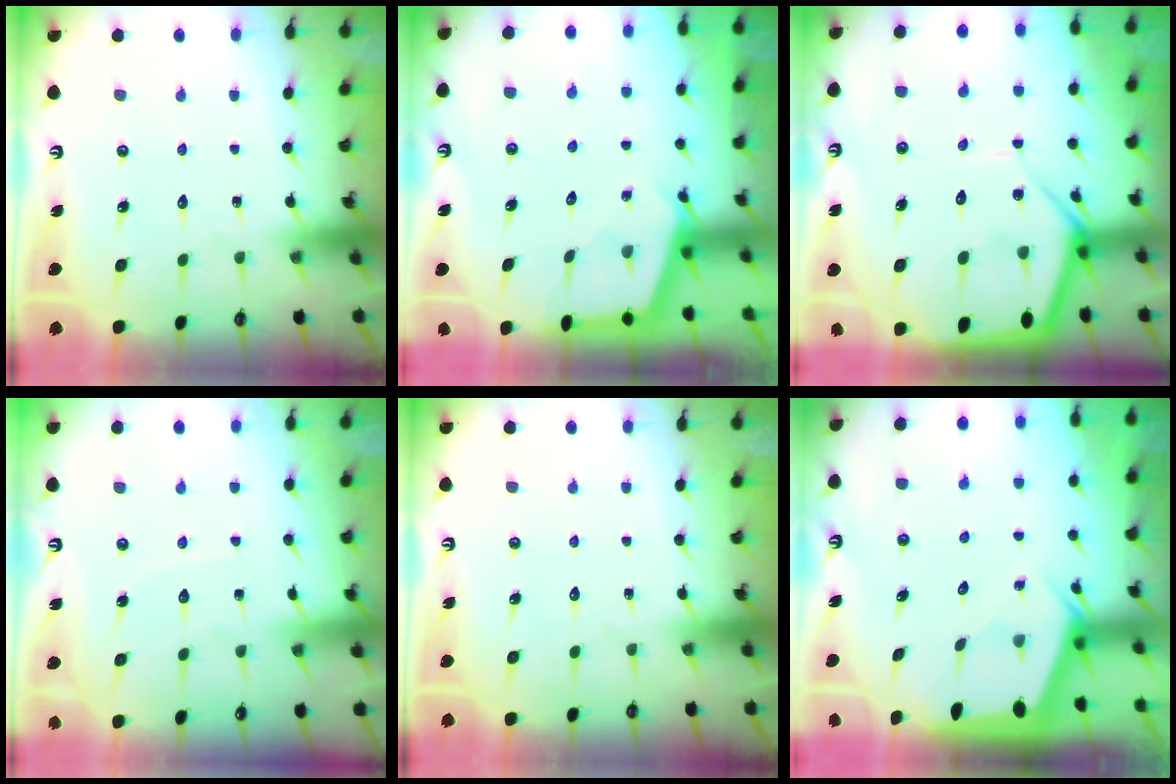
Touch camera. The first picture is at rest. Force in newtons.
{"total": 2.5, "press": 2.5, "slide": 0.1}
{"total": 10.7, "press": 10.7, "slide": 1.0}
{"total": 4.3, "press": 4.3, "slide": 0.5}
{"total": 0.0}
{"total": 2.2, "press": 2.2, "slide": 0.3}